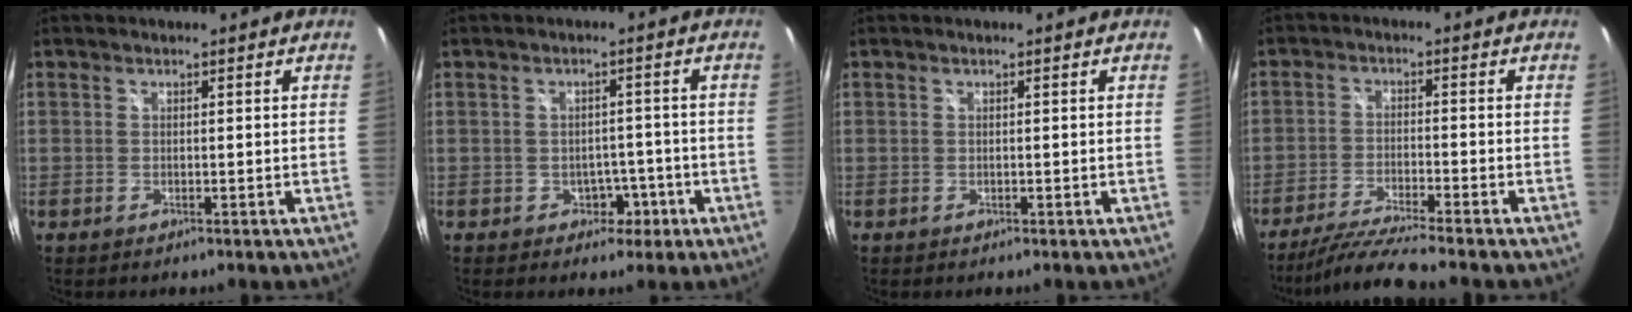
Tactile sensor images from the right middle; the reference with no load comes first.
{"total": 3.3, "force": [-1.3, 2.8, 1.3], "torque": [-0.026, 0.008, -0.007]}
{"total": 0.0}
{"total": 8.2, "force": [-7.3, -1.2, 3.5], "torque": [-0.087, -0.016, -0.135]}